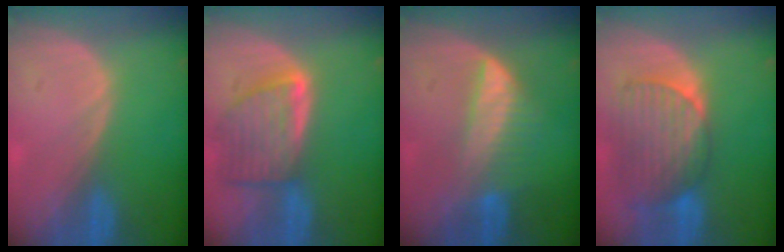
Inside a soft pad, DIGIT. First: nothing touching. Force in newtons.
{"total": 8.1, "press": 7.4, "slide": 3.3}
{"total": 6.5, "press": 6.1, "slide": 2.2}
{"total": 9.2, "press": 8.3, "slide": 3.9}